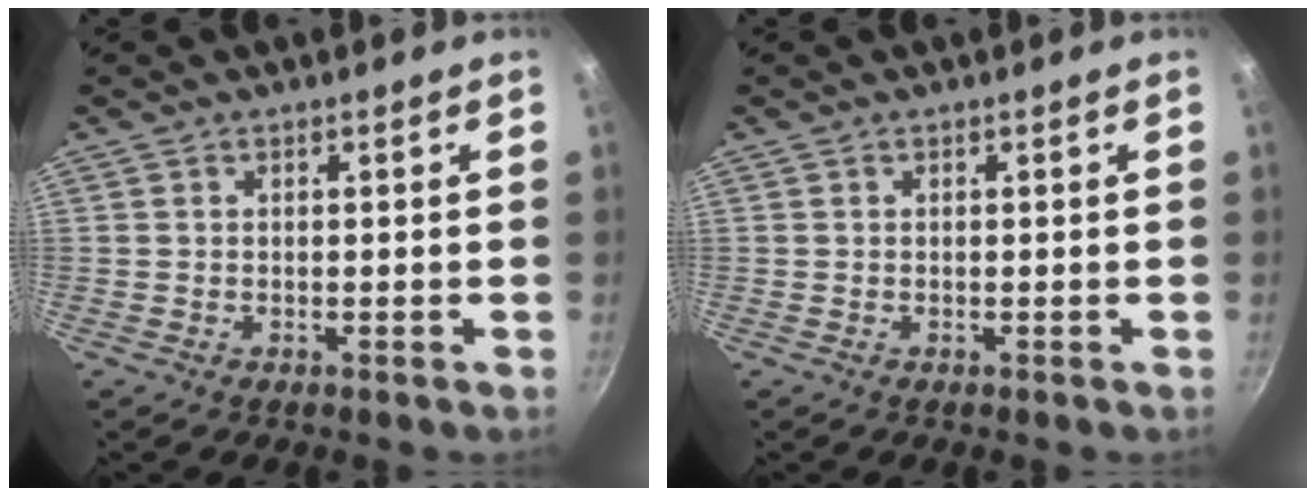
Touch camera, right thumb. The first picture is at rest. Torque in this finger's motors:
{"motor_torque": [0.00, 0.00, 0.19, -0.01, 0.01]}